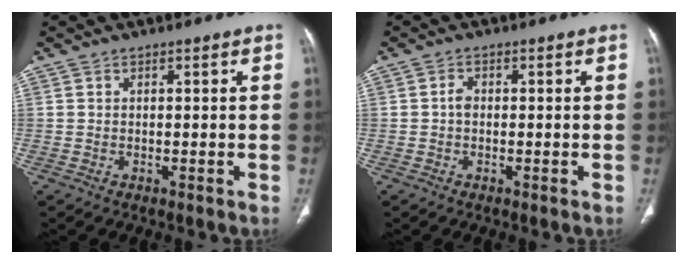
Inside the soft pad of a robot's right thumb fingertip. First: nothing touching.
{"total": 1.5, "force": [-0.2, 1.1, 1.0], "torque": [-0.011, 0.004, -0.008]}